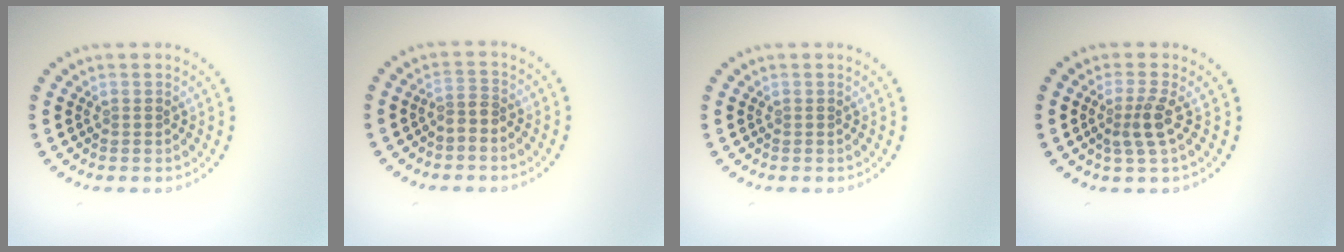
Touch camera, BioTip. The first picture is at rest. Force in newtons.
{"total": 1.2, "press": 0.7, "slide": 0.9}
{"total": 0.0}
{"total": 2.5, "press": 1.9, "slide": 1.5}